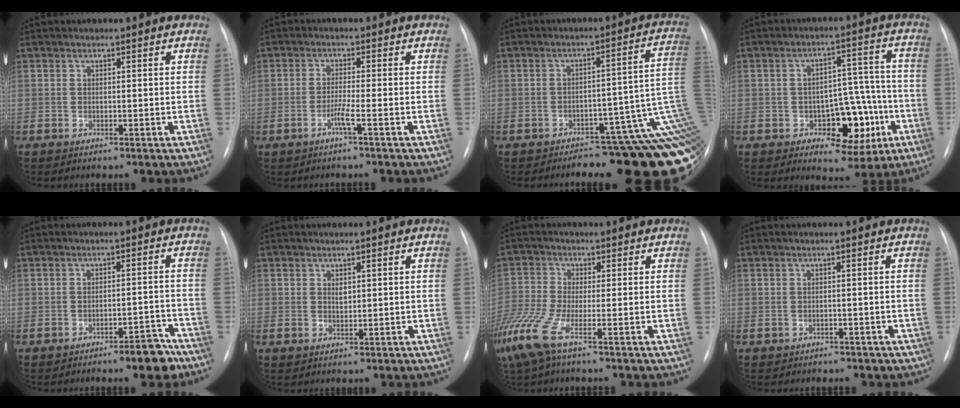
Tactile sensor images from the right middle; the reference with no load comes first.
{"total": 2.4, "force": [-1.2, -0.8, 1.9], "torque": [-0.040, -0.004, -0.029]}
{"total": 15.9, "force": [-8.8, 3.3, 12.8], "torque": [-0.030, 0.057, -0.099]}
{"total": 10.6, "force": [-3.5, 5.7, 8.2], "torque": [-0.103, 0.032, -0.039]}
{"total": 4.4, "force": [-3.4, 1.2, 2.5], "torque": [-0.019, 0.016, -0.045]}
{"total": 1.3, "force": [0.7, 0.7, 0.9], "torque": [-0.016, 0.002, 0.016]}
{"total": 7.8, "force": [-4.1, 1.1, 6.5], "torque": [-0.162, -0.018, -0.089]}
{"total": 1.5, "force": [-0.9, 1.1, 0.5], "torque": [-0.015, 0.007, 0.000]}